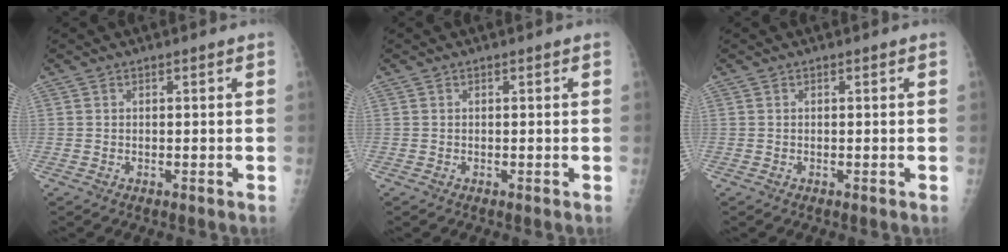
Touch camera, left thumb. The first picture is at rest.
{"total": 0.0}
{"total": 0.0}